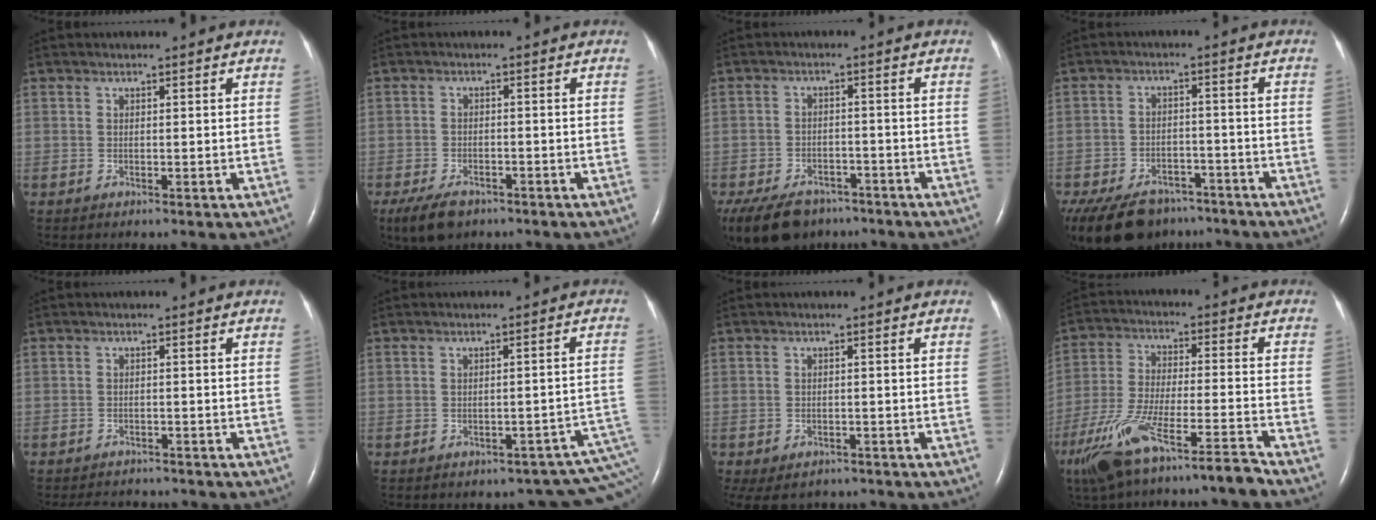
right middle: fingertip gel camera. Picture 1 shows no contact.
{"total": 8.6, "force": [-6.1, 4.7, 4.0], "torque": [-0.086, -0.007, -0.095]}
{"total": 13.7, "force": [-9.8, 7.8, 5.6], "torque": [-0.143, -0.010, -0.140]}
{"total": 18.7, "force": [-13.6, 10.3, 7.6], "torque": [-0.221, -0.022, -0.196]}
{"total": 6.4, "force": [-6.0, 1.8, 1.2], "torque": [-0.017, -0.006, -0.078]}
{"total": 8.7, "force": [-3.6, 4.5, 6.5], "torque": [-0.056, 0.025, -0.038]}
{"total": 7.1, "force": [-5.4, 4.2, 2.1], "torque": [-0.039, -0.001, -0.069]}
{"total": 13.2, "force": [-10.0, 0.6, 8.6], "torque": [-0.172, -0.015, -0.179]}